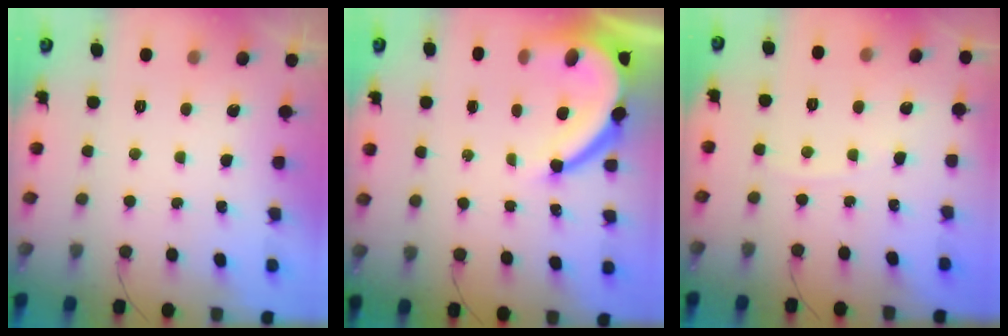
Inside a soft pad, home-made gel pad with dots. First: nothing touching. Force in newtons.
{"total": 11.7, "press": 11.6, "slide": 1.5}
{"total": 1.6, "press": 1.6, "slide": 0.2}